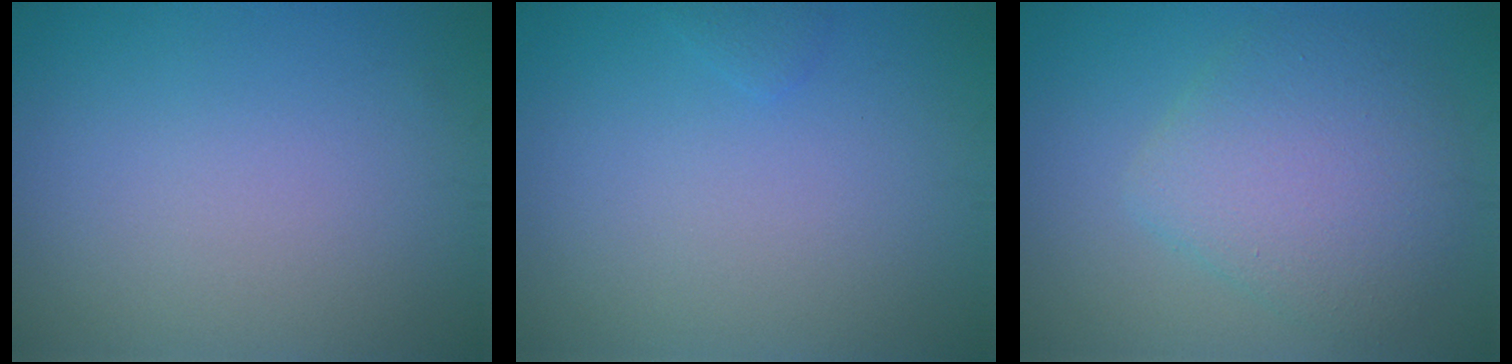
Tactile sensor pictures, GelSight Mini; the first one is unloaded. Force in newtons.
{"total": 0.5, "press": 0.5, "slide": 0.0}
{"total": 5.4, "press": 5.4, "slide": 0.3}